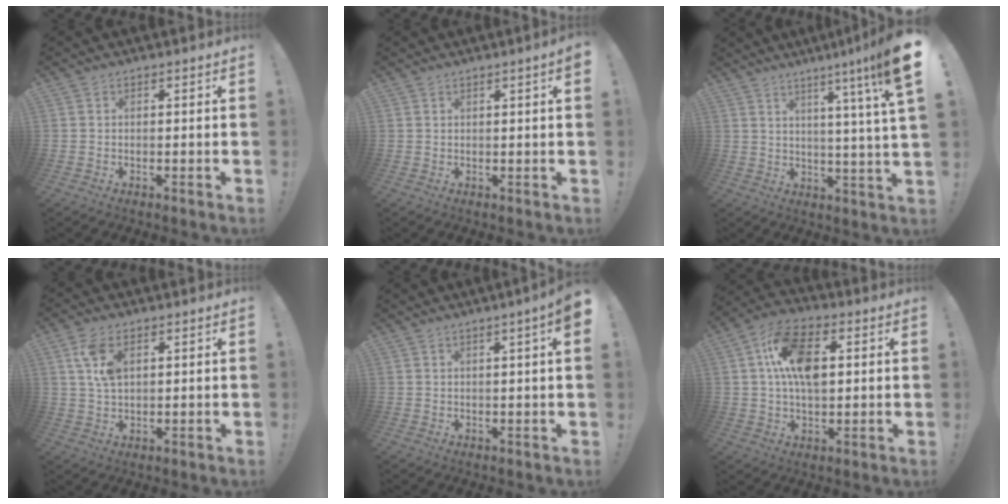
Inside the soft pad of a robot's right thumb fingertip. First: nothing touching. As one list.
[{"total": 1.9, "force": [0.9, -0.2, 1.7], "torque": [-0.031, 0.000, 0.014]}, {"total": 11.8, "force": [5.3, -1.9, 10.4], "torque": [-0.156, -0.043, 0.063]}, {"total": 7.5, "force": [3.2, 3.8, 5.6], "torque": [-0.107, -0.009, 0.057]}, {"total": 4.0, "force": [1.8, -0.2, 3.6], "torque": [-0.060, -0.006, 0.028]}, {"total": 14.9, "force": [2.7, 8.9, 11.7], "torque": [-0.193, 0.012, 0.049]}]